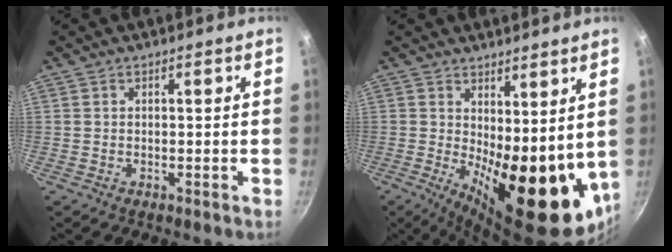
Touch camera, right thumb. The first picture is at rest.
{"total": 18.1, "force": [1.2, 7.6, 16.4], "torque": [-0.185, -0.037, 0.036]}